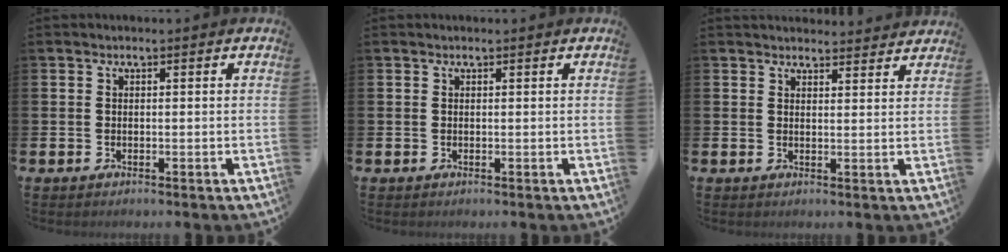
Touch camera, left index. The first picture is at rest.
{"total": 0.0}
{"total": 3.0, "force": [2.9, 0.5, -0.1], "torque": [0.005, -0.019, 0.051]}